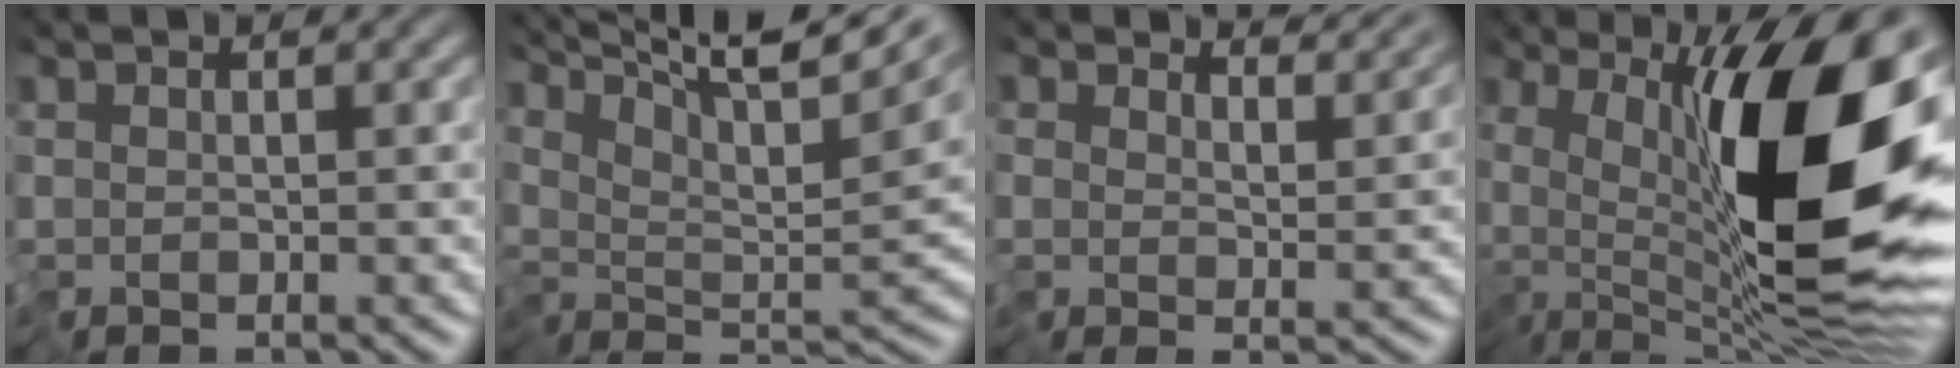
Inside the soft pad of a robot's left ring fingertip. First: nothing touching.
{"total": 12.8, "force": [9.6, 2.1, 8.3], "torque": [-0.151, 0.027, 0.132]}
{"total": 3.6, "force": [3.5, -0.1, 0.3], "torque": [-0.005, 0.006, 0.052]}
{"total": 15.6, "force": [1.9, 5.2, 14.6], "torque": [-0.197, 0.004, 0.023]}